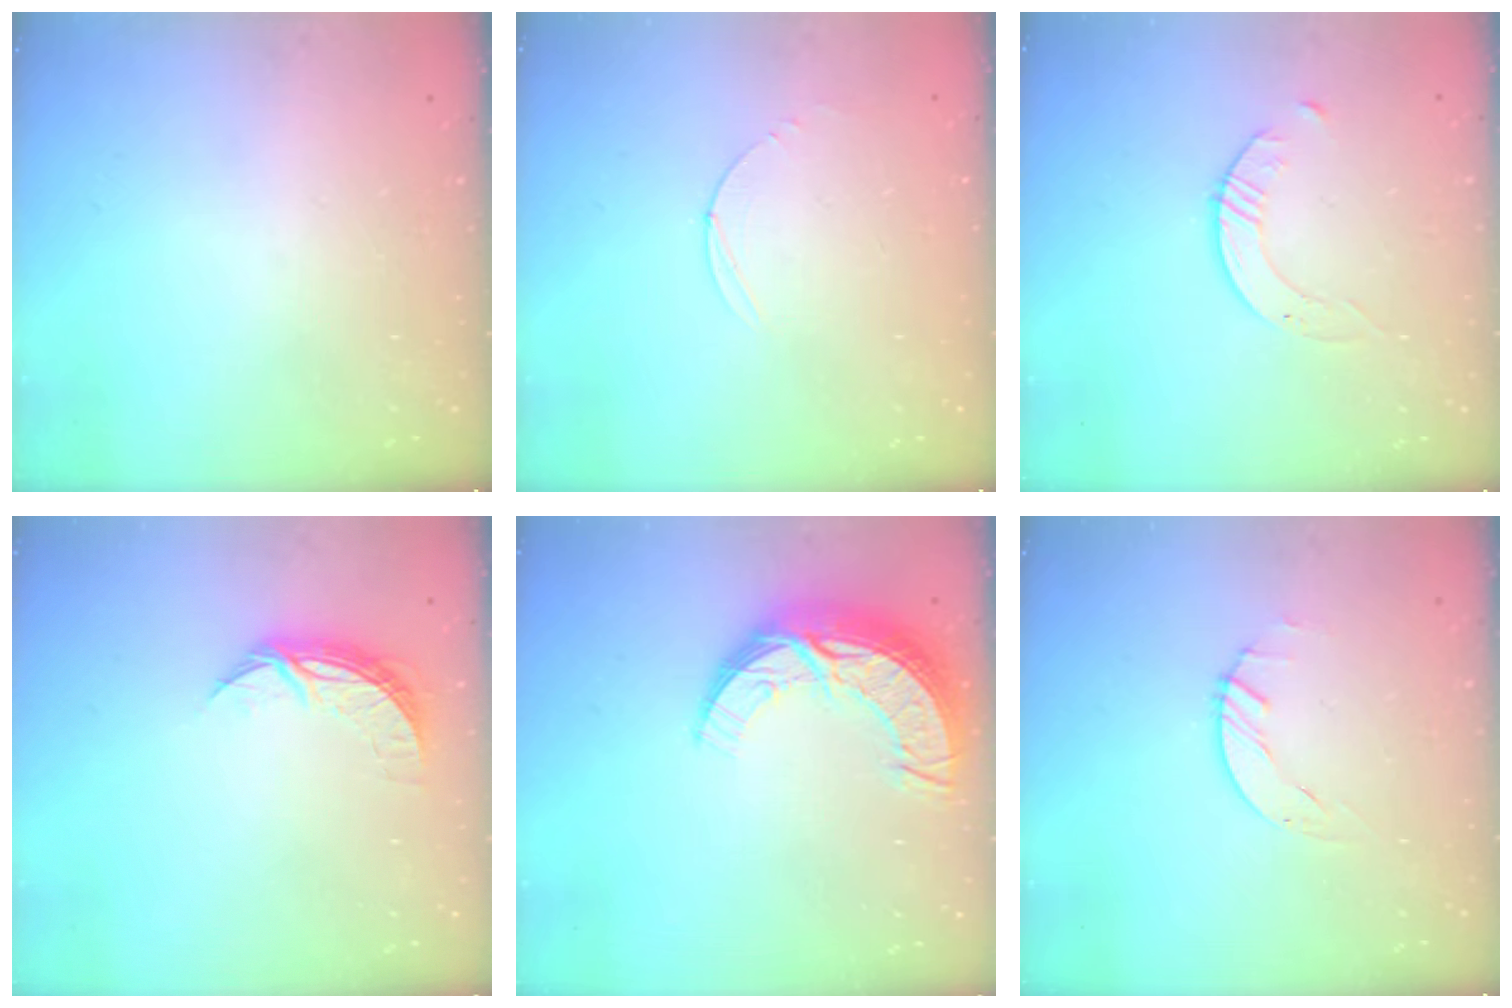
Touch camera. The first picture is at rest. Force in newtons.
{"total": 2.8, "press": 2.8, "slide": 0.3}
{"total": 2.6, "press": 2.6, "slide": 0.3}
{"total": 6.8, "press": 6.8, "slide": 0.5}
{"total": 13.0, "press": 12.9, "slide": 1.0}
{"total": 1.5, "press": 1.4, "slide": 0.1}